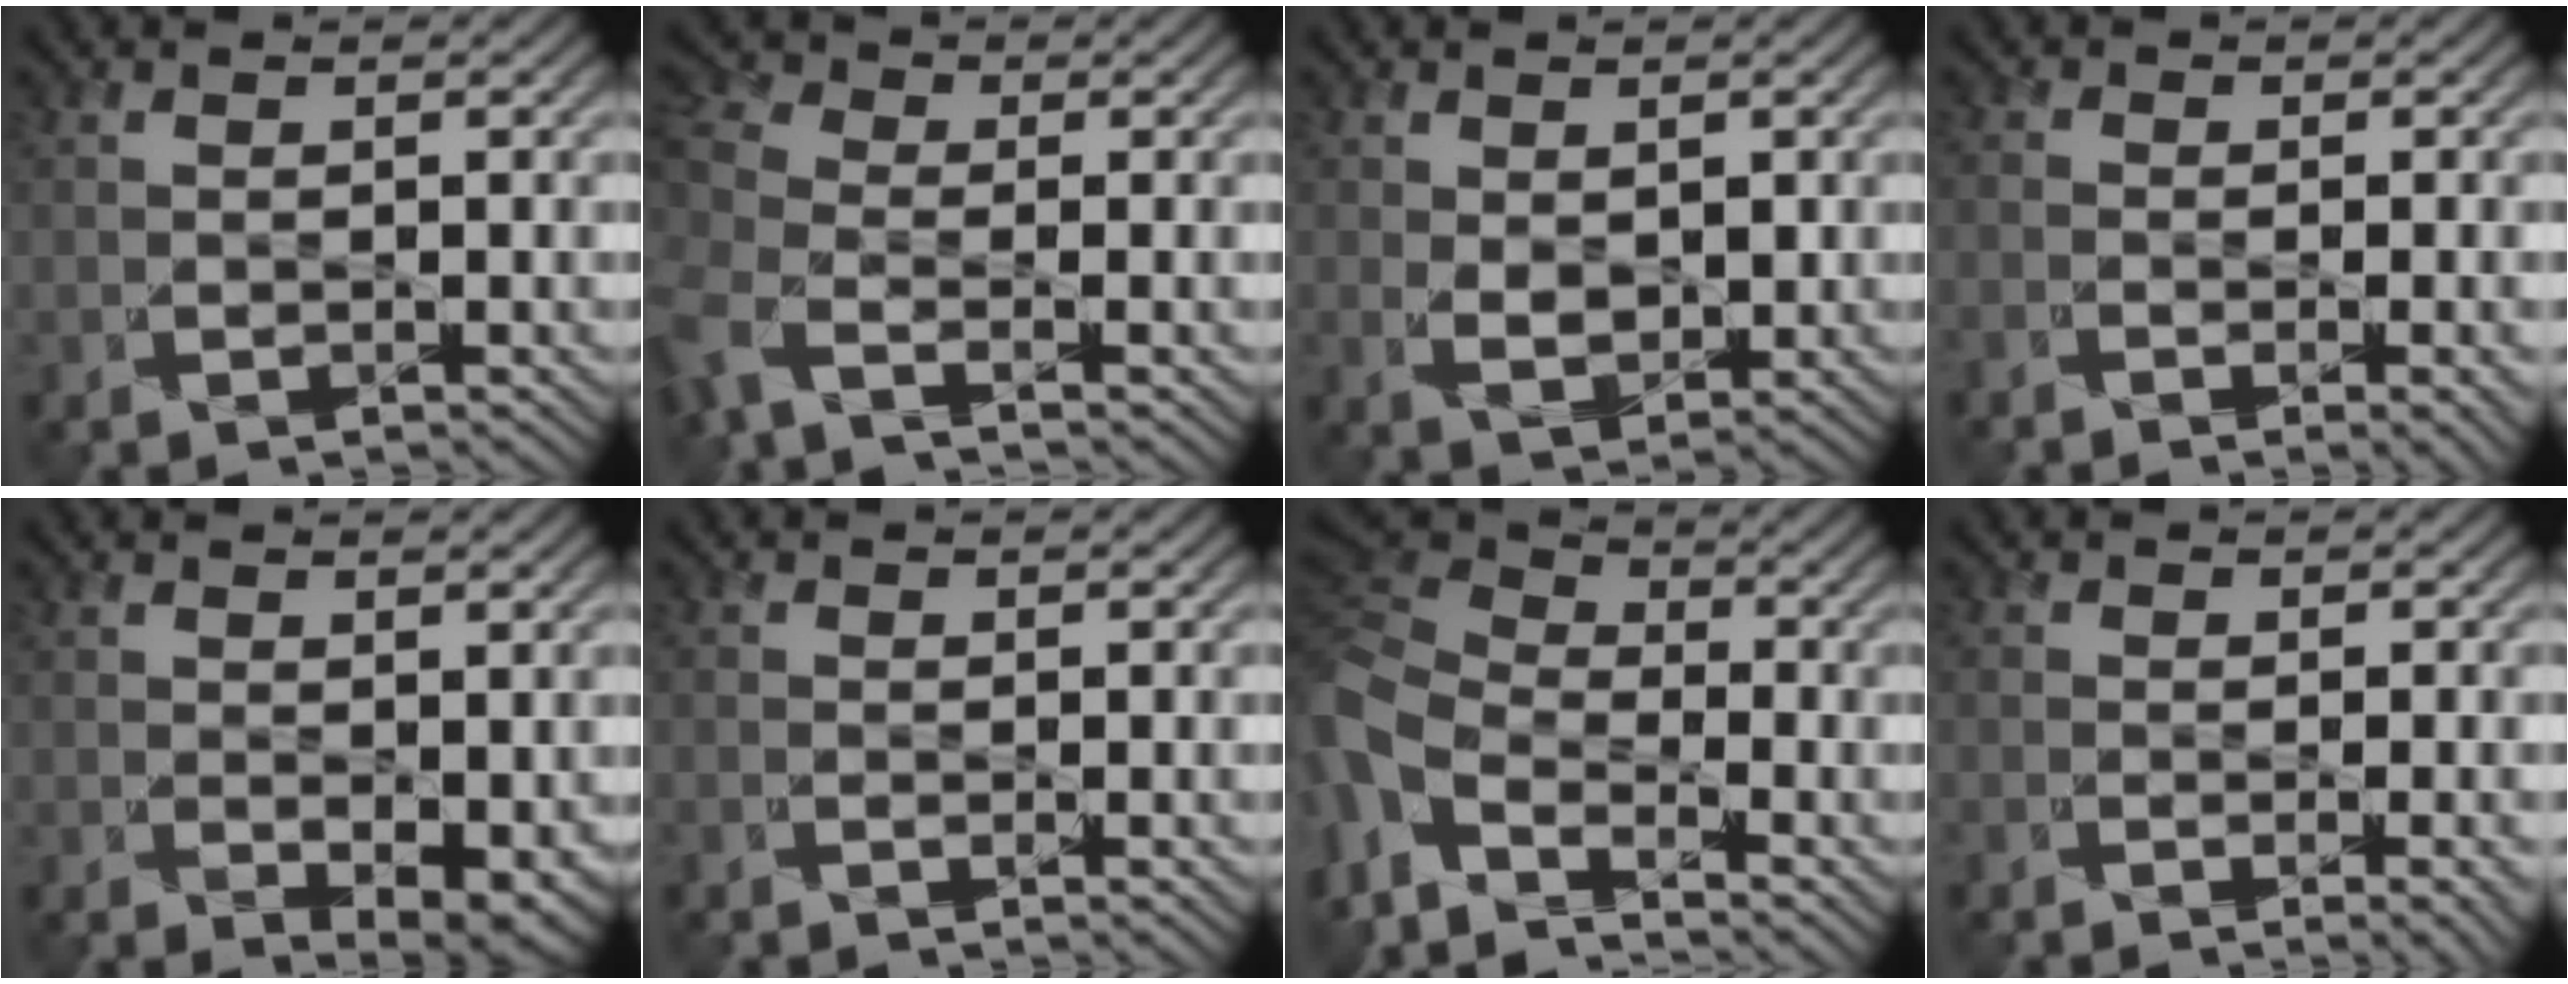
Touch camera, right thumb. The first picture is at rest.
{"total": 7.0, "force": [-2.9, 3.5, 5.3], "torque": [-0.147, -0.016, -0.071]}
{"total": 3.1, "force": [0.6, 1.9, 2.3], "torque": [-0.051, -0.005, 0.016]}
{"total": 4.9, "force": [-2.3, 1.7, 3.9], "torque": [-0.058, -0.008, -0.034]}
{"total": 3.9, "force": [-0.7, 2.0, 3.3], "torque": [-0.054, -0.019, -0.002]}
{"total": 1.2, "force": [-0.6, 0.1, 1.0], "torque": [-0.020, 0.000, -0.013]}
{"total": 11.6, "force": [-5.1, 6.0, 8.5], "torque": [-0.239, -0.015, -0.097]}
{"total": 4.4, "force": [-2.0, 1.3, 3.7], "torque": [-0.042, -0.004, -0.026]}